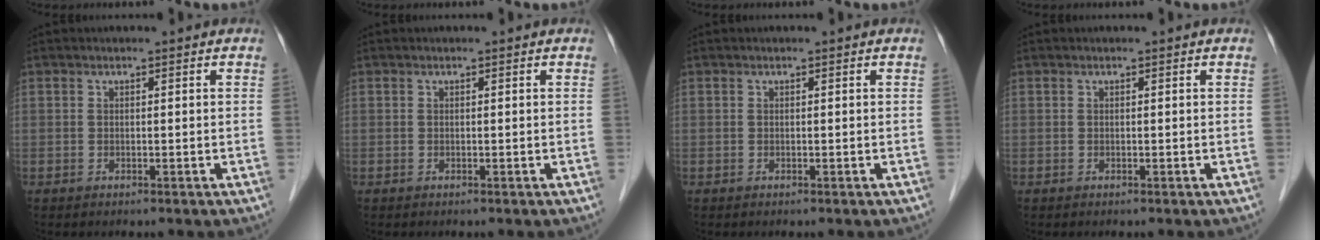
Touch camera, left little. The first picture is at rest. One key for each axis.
{"total": 0.0}
{"total": 0.0}
{"total": 0.0}